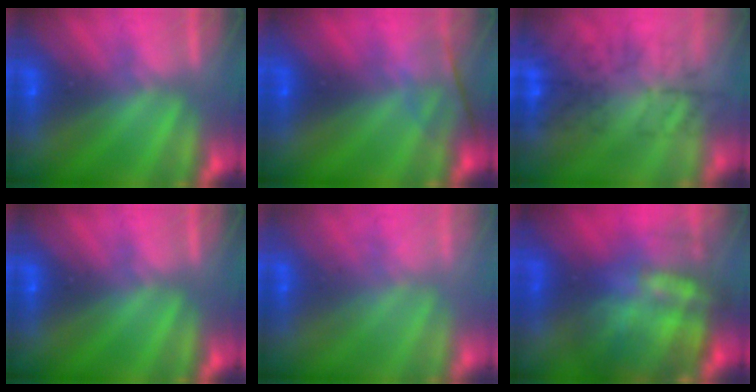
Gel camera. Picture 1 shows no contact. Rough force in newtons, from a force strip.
{"total": 2.3}
{"total": 7.7}
{"total": 0.0}
{"total": 2.5}
{"total": 7.8}